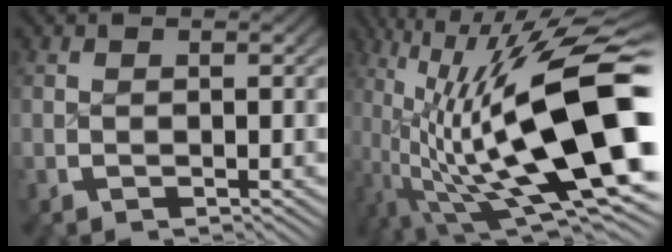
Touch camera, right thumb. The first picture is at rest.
{"total": 18.6, "force": [-1.2, 8.9, 16.3], "torque": [-0.278, -0.048, 0.015]}